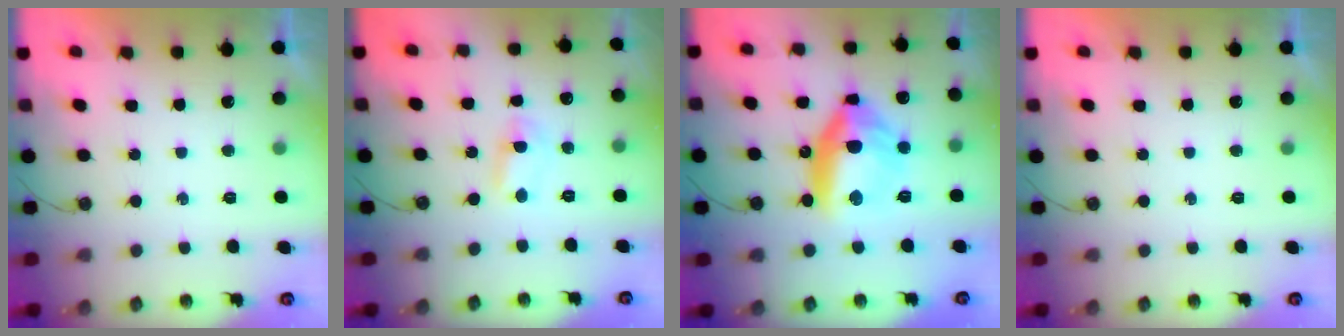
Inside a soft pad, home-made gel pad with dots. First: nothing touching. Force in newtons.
{"total": 1.3, "press": 1.3, "slide": 0.2}
{"total": 14.4, "press": 14.2, "slide": 2.5}
{"total": 0.0}